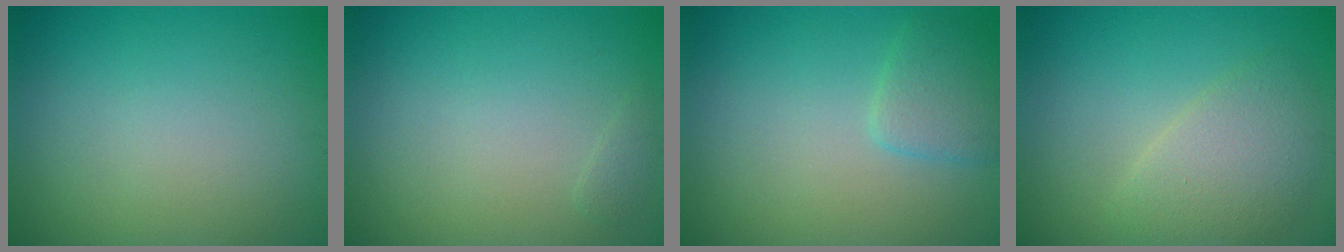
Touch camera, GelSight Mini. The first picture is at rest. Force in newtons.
{"total": 0.6, "press": 0.6, "slide": 0.1}
{"total": 2.2, "press": 2.2, "slide": 0.1}
{"total": 3.6, "press": 3.6, "slide": 0.3}